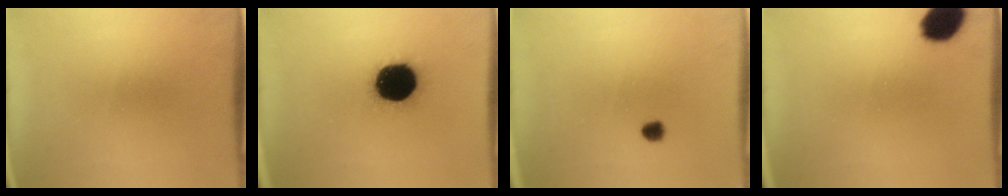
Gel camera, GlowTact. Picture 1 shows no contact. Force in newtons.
{"total": 19.3}
{"total": 2.3}
{"total": 8.8}